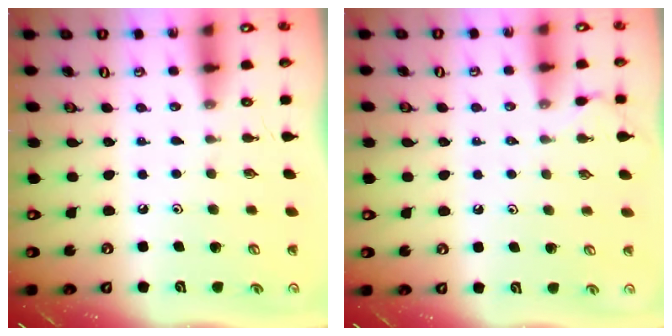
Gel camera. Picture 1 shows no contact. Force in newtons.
{"total": 2.4, "press": 2.4, "slide": 0.3}